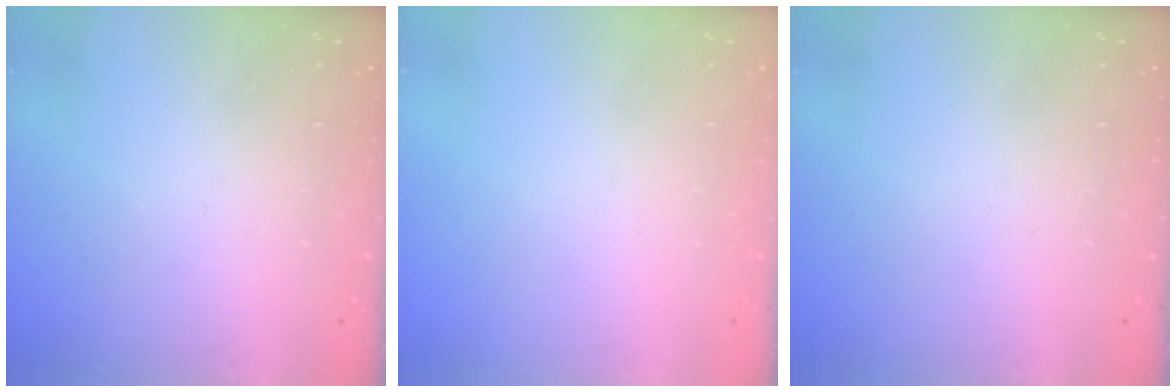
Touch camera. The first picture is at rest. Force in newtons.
{"total": 0.0}
{"total": 0.0}